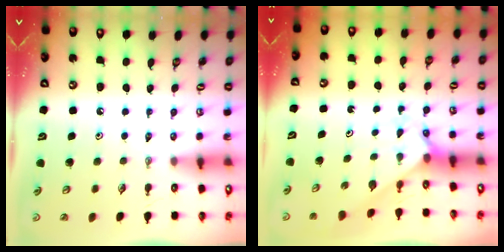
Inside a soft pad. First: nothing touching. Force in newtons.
{"total": 2.2, "press": 2.2, "slide": 0.2}